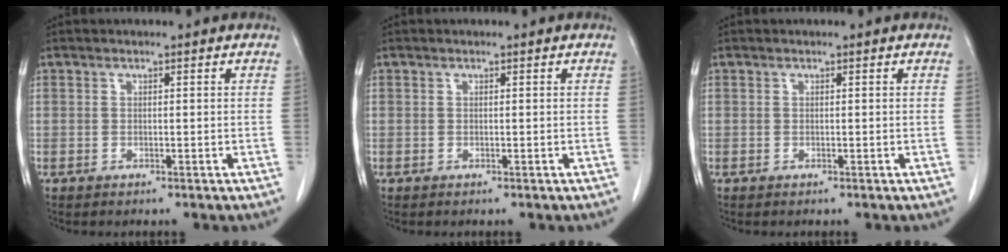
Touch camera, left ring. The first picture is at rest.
{"total": 0.0}
{"total": 0.0}